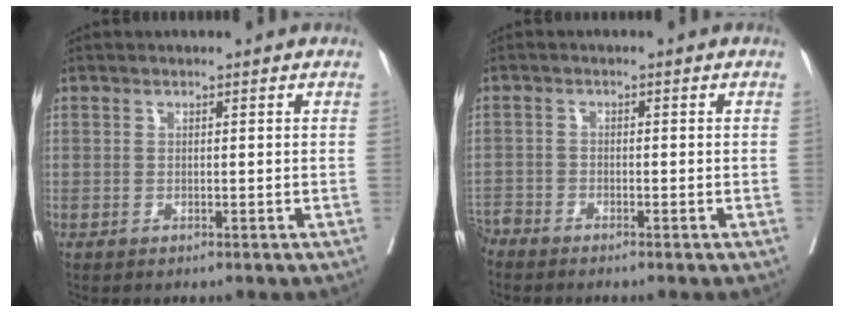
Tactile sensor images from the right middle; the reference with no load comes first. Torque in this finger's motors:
{"motor_torque": [1.07, -1.07, 0.66, 0.21]}